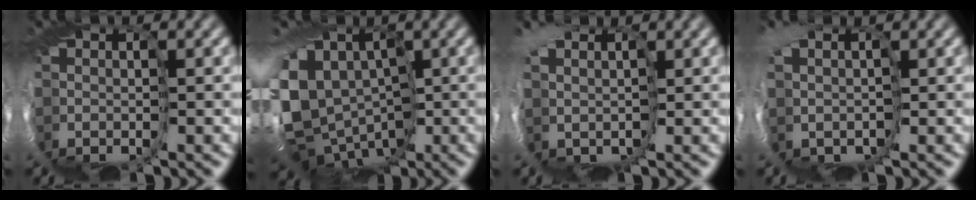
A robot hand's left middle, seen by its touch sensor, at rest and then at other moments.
{"total": 12.8, "force": [-0.9, 9.9, 8.1], "torque": [-0.187, 0.001, -0.021]}
{"total": 3.7, "force": [1.7, 2.8, 1.7], "torque": [-0.039, -0.011, 0.016]}
{"total": 4.6, "force": [1.1, 3.4, 2.9], "torque": [-0.070, -0.023, 0.015]}